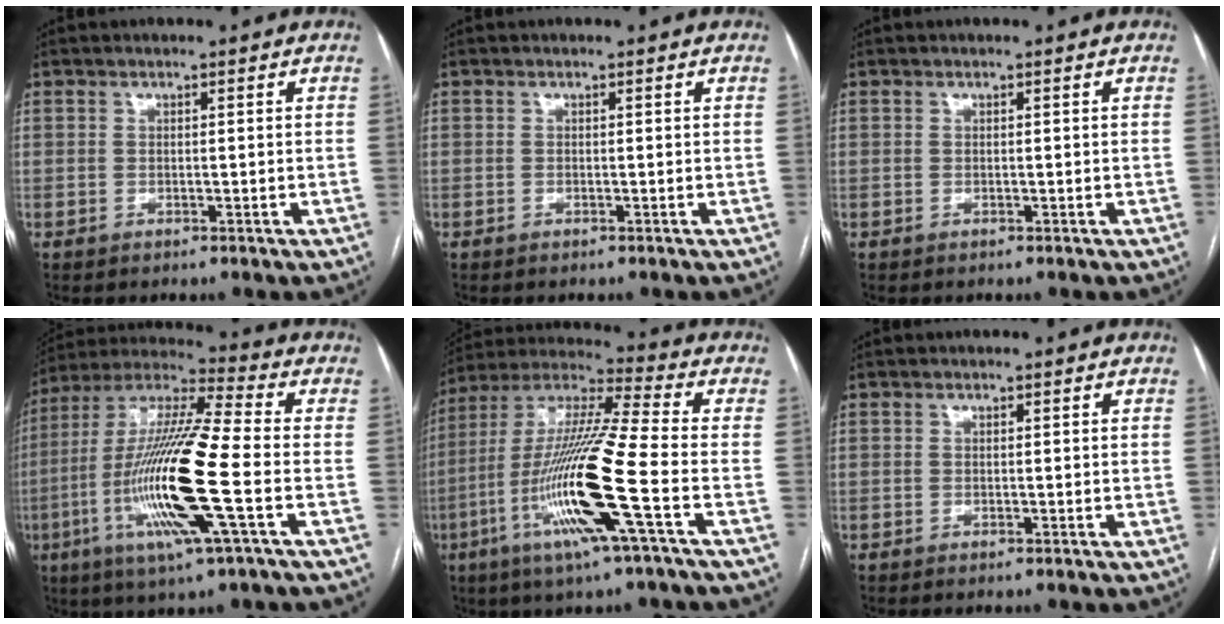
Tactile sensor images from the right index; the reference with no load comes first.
{"total": 0.0}
{"total": 0.0}
{"total": 19.0, "force": [-4.9, 0.5, 18.4], "torque": [-0.375, -0.013, -0.099]}
{"total": 18.6, "force": [-6.0, -0.6, 17.5], "torque": [-0.355, -0.015, -0.123]}
{"total": 0.0}